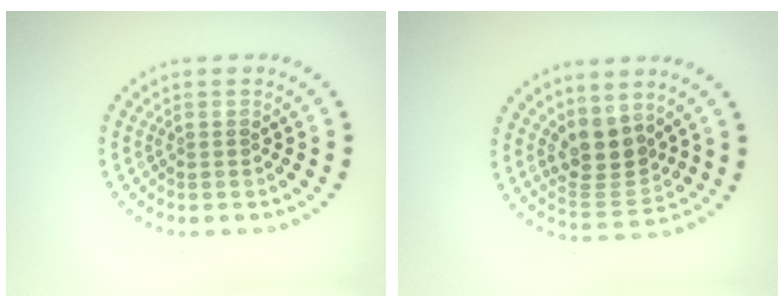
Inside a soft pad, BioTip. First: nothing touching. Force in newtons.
{"total": 3.8, "press": 3.4, "slide": 1.7}